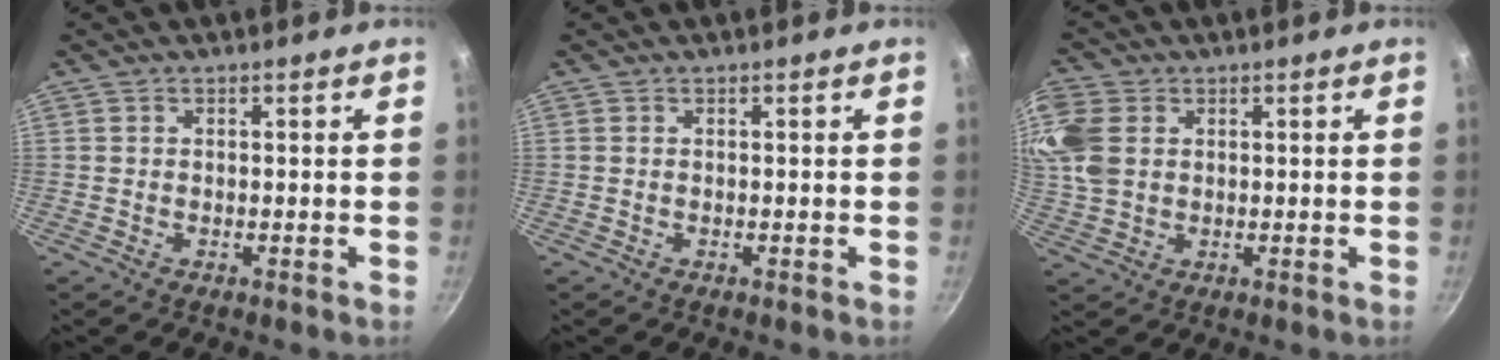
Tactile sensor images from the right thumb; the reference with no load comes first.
{"total": 0.0}
{"total": 8.9, "force": [2.0, 6.5, 5.7], "torque": [-0.124, -0.001, 0.035]}